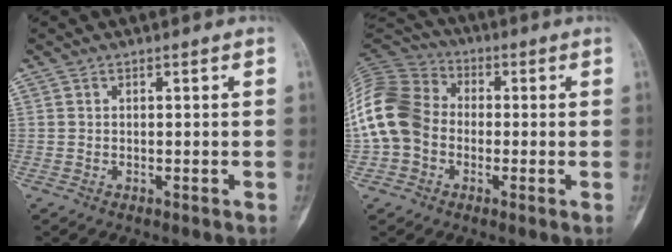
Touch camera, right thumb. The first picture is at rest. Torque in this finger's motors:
{"motor_torque": [1.71, 2.14, 1.44, -0.47, 0.17]}